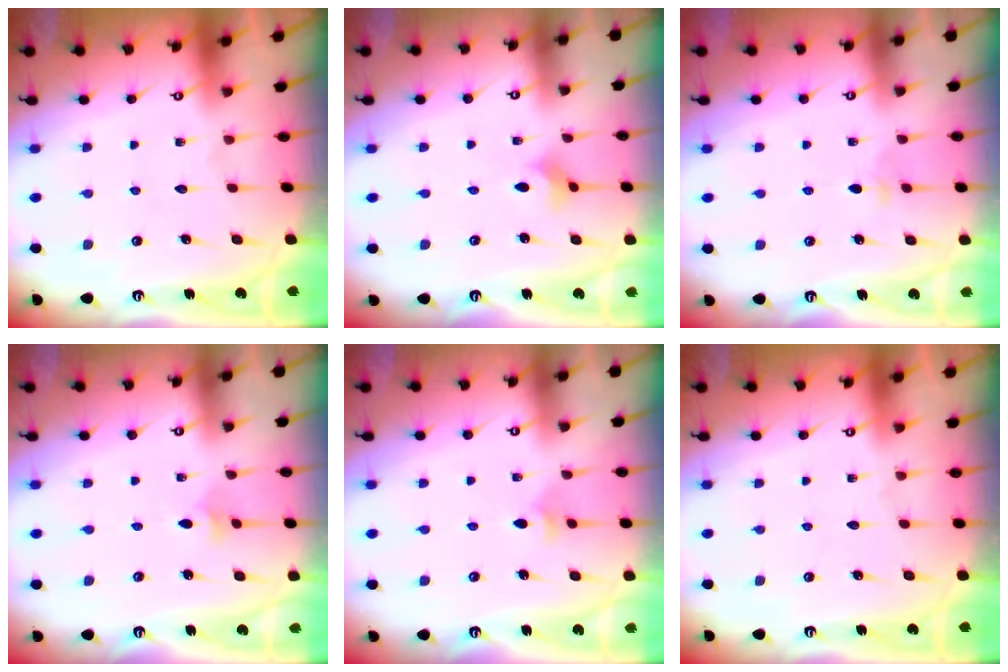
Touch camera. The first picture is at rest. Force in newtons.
{"total": 2.2, "press": 2.2, "slide": 0.5}
{"total": 3.6, "press": 3.5, "slide": 0.7}
{"total": 2.3, "press": 2.3, "slide": 0.5}
{"total": 2.9, "press": 2.8, "slide": 0.9}
{"total": 0.0}